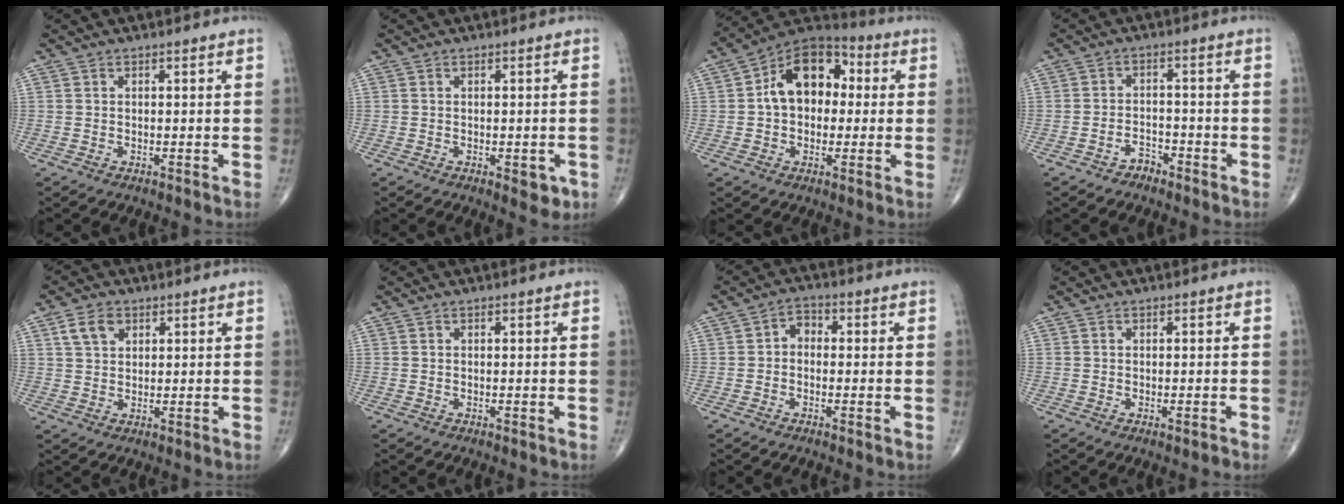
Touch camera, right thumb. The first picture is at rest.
{"total": 3.1, "force": [-1.1, 1.7, 2.3], "torque": [-0.013, 0.000, -0.010]}
{"total": 14.1, "force": [1.5, 9.8, 10.1], "torque": [-0.120, 0.033, 0.009]}
{"total": 3.1, "force": [-2.3, 1.9, 0.9], "torque": [-0.010, 0.020, -0.038]}
{"total": 4.9, "force": [2.3, 3.4, 2.8], "torque": [-0.037, -0.003, 0.042]}
{"total": 0.0}
{"total": 3.4, "force": [-0.3, 2.6, 2.2], "torque": [-0.017, 0.016, -0.019]}
{"total": 0.9, "force": [-0.5, 0.1, 0.7], "torque": [-0.012, -0.003, -0.007]}